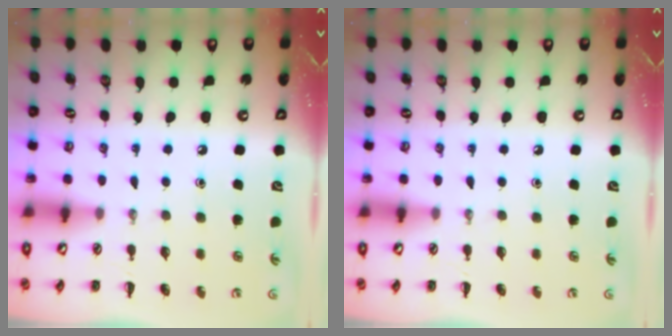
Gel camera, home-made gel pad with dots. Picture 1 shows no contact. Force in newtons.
{"total": 0.0}